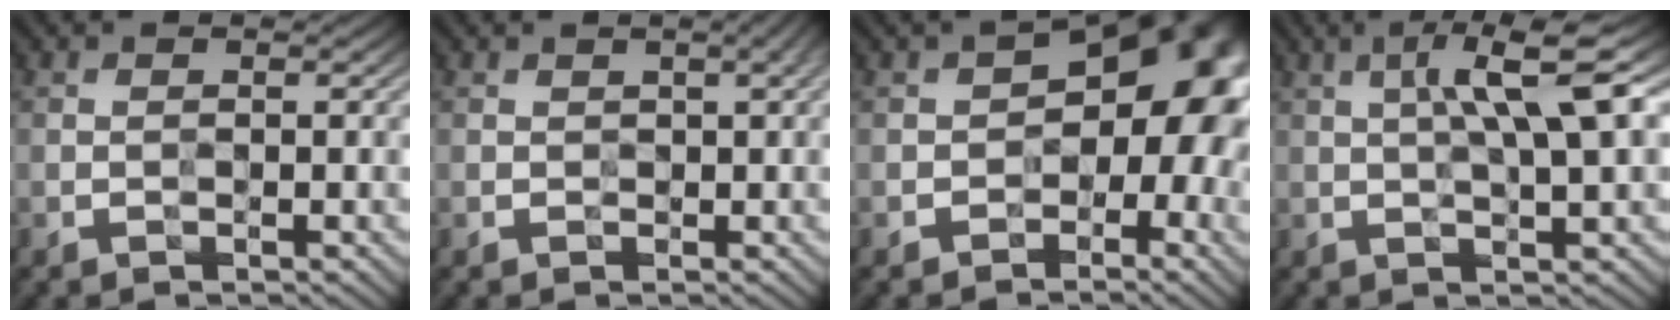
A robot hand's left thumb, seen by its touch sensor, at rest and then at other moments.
{"total": 1.0, "force": [0.5, 0.4, 0.8], "torque": [-0.005, 0.000, 0.009]}
{"total": 11.5, "force": [-0.3, 7.4, 8.8], "torque": [-0.078, 0.012, -0.016]}
{"total": 7.4, "force": [2.4, 1.1, 6.9], "torque": [-0.115, 0.018, 0.043]}